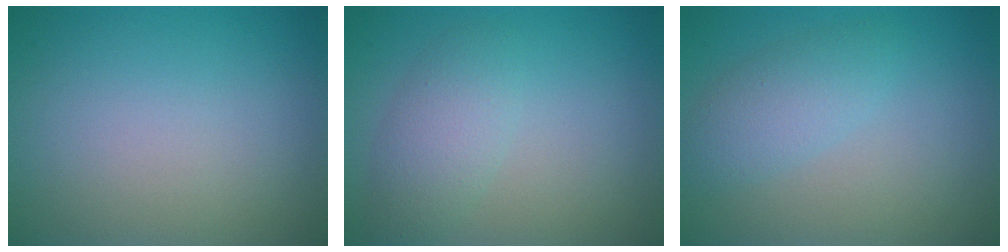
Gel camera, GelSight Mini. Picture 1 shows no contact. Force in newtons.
{"total": 3.0, "press": 3.0, "slide": 0.1}
{"total": 2.8, "press": 2.8, "slide": 0.1}